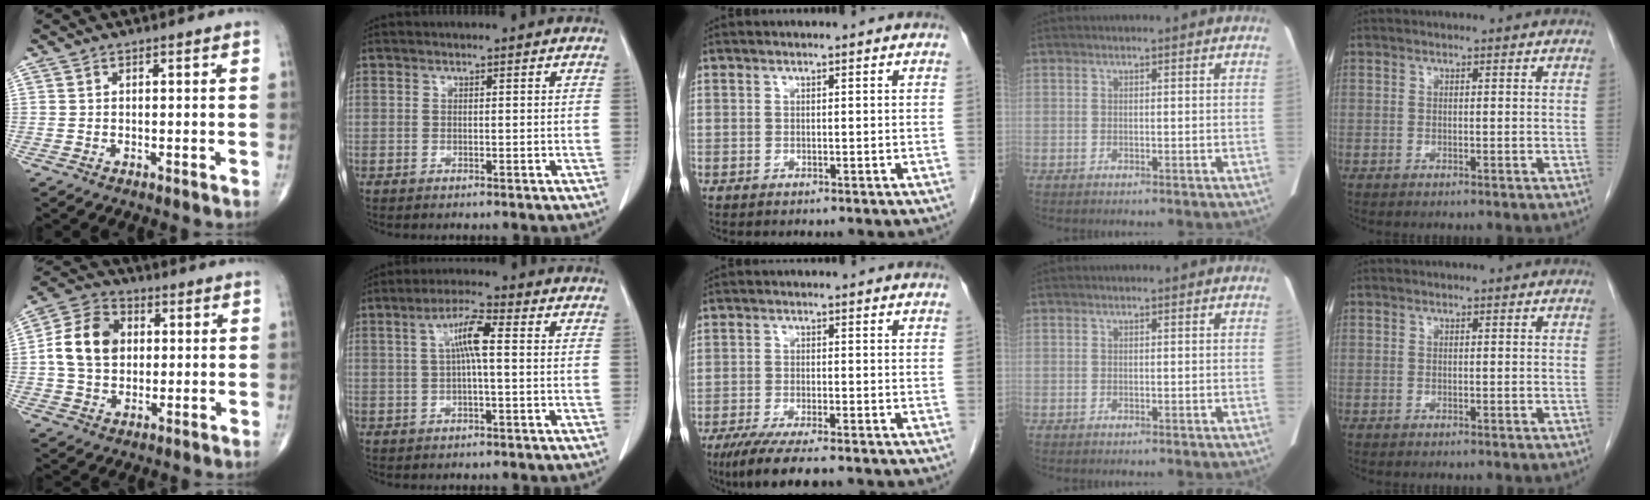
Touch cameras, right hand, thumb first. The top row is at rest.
{"thumb": {"total": 11.7, "force": [1.0, 9.0, 7.5], "torque": [-0.119, 0.016, 0.012]}, "index": {"total": 5.6, "force": [0.8, 0.6, 5.5], "torque": [-0.105, 0.014, 0.014]}, "middle": {"total": 7.9, "force": [-6.0, 0.9, 5.1], "torque": [-0.083, -0.019, -0.096]}}